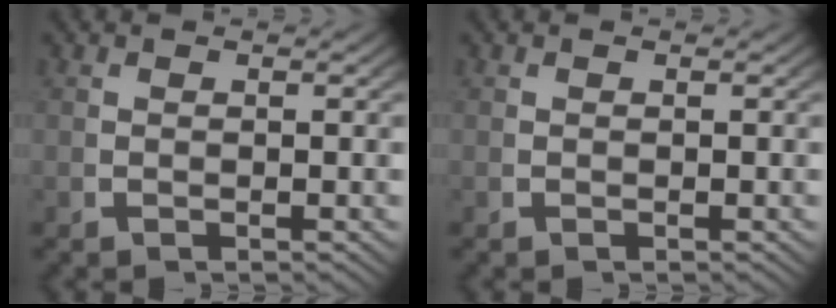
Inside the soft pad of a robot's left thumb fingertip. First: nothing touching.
{"total": 0.0}